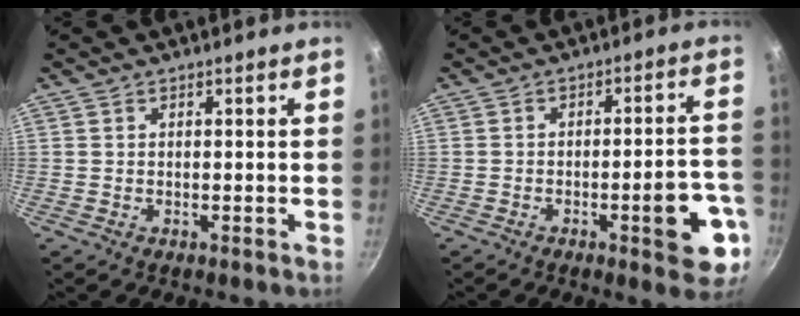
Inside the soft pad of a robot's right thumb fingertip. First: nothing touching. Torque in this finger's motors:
{"motor_torque": [1.60, 1.14, 1.40, -0.72, 0.34]}